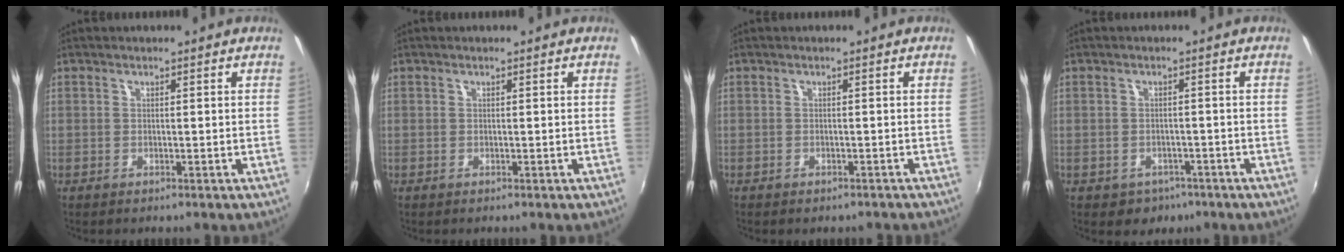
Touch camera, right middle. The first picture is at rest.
{"total": 0.0}
{"total": 2.2, "force": [-1.9, 0.9, 0.7], "torque": [-0.016, -0.011, -0.025]}
{"total": 4.6, "force": [-2.5, 3.6, 1.1], "torque": [-0.034, -0.005, -0.029]}